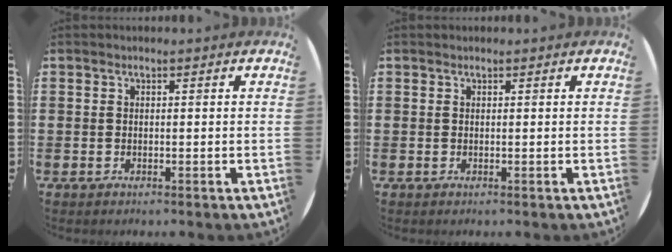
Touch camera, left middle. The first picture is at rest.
{"total": 0.0}